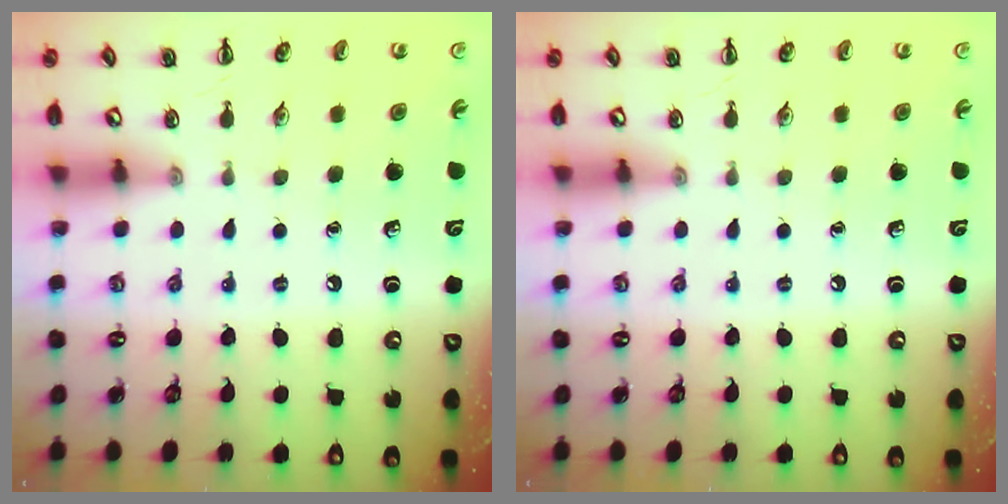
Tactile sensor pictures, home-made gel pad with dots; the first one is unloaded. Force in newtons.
{"total": 0.0}